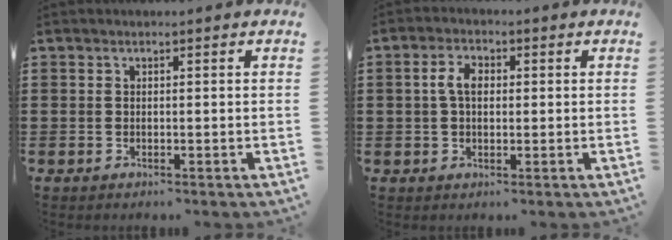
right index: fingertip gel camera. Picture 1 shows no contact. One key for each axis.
{"total": 3.9, "fx": 0.4, "fy": 2.2, "fz": 3.2, "tx": -0.074, "ty": 0.008, "tz": 0.003}